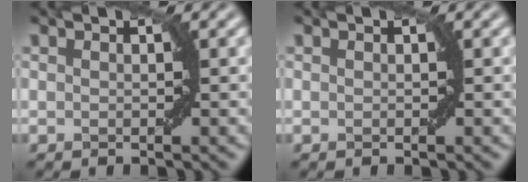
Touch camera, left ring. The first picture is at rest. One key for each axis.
{"total": 0.0}